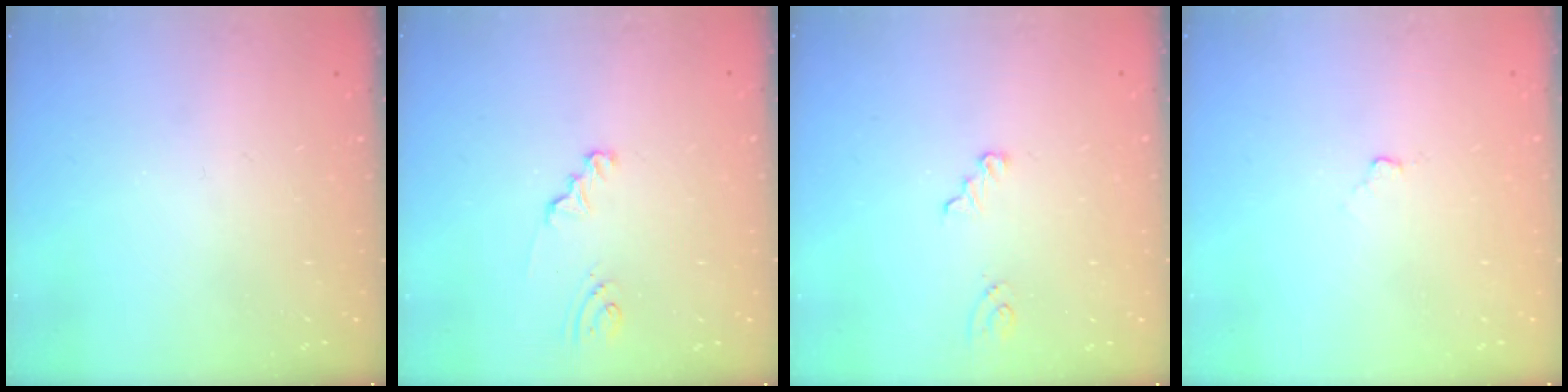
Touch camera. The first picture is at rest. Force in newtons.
{"total": 1.5, "press": 1.4, "slide": 0.1}
{"total": 3.2, "press": 3.1, "slide": 0.3}
{"total": 3.4, "press": 3.4, "slide": 0.4}